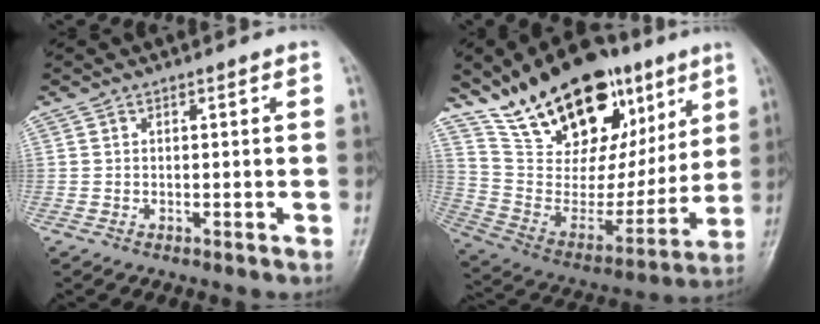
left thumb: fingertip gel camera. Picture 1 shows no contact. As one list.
[{"total": 28.1, "force": [16.4, 14.8, 17.4], "torque": [-0.234, -0.036, 0.281]}]